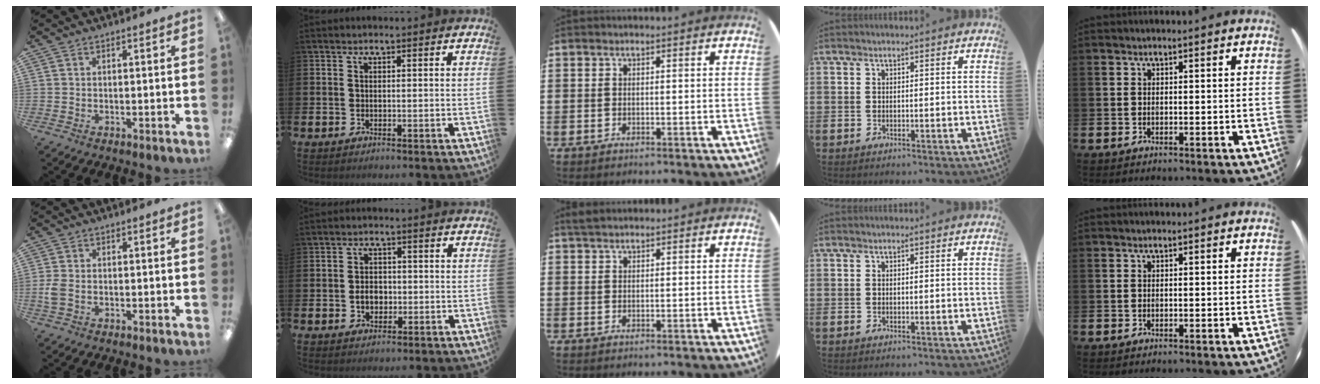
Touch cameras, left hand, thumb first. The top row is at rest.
{"thumb": {"total": 3.4, "force": [-0.5, 2.1, 2.6], "torque": [-0.058, 0.001, -0.010]}, "index": {"total": 2.9, "force": [-0.5, 2.3, 1.8], "torque": [-0.021, -0.001, -0.017]}, "middle": {"total": 1.2, "force": [1.1, 0.3, 0.3], "torque": [-0.008, 0.003, 0.021]}}